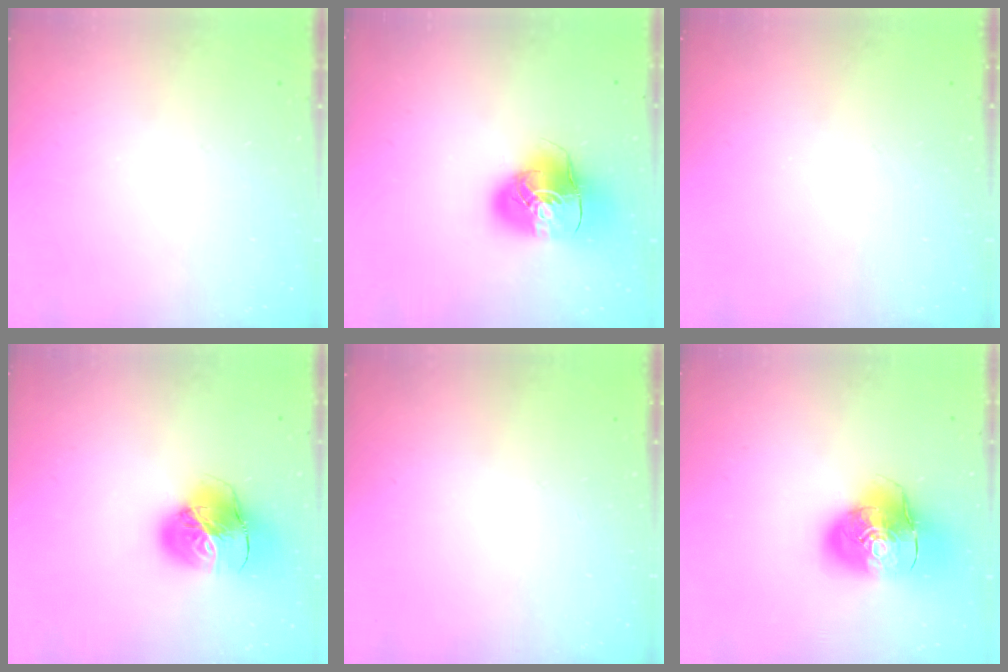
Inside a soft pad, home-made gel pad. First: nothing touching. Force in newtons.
{"total": 13.4, "press": 13.3, "slide": 2.0}
{"total": 0.0}
{"total": 17.8, "press": 17.7, "slide": 2.1}
{"total": 0.0}
{"total": 17.0, "press": 16.8, "slide": 2.6}